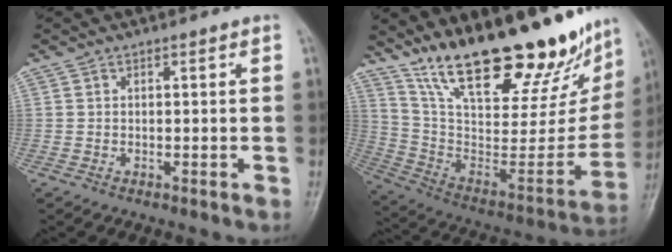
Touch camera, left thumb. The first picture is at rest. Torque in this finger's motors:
{"motor_torque": [4.03, 0.98, 1.65, -1.12, 0.55]}